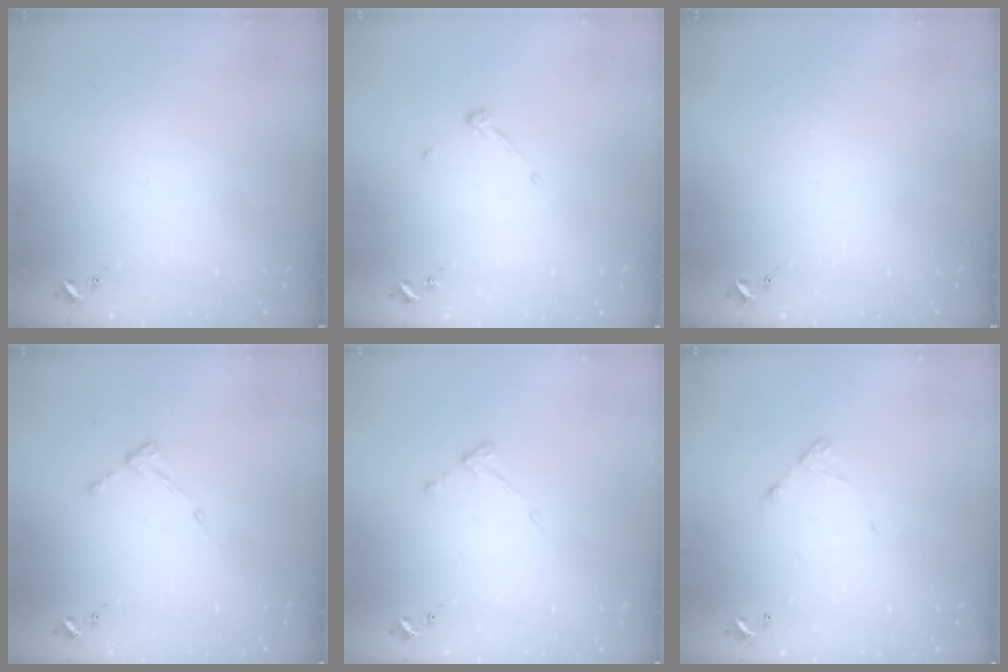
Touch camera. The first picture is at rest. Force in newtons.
{"total": 3.9, "press": 3.9, "slide": 0.5}
{"total": 0.0}
{"total": 4.3, "press": 4.3, "slide": 0.5}
{"total": 3.8, "press": 3.8, "slide": 0.3}
{"total": 5.5, "press": 5.5, "slide": 0.3}